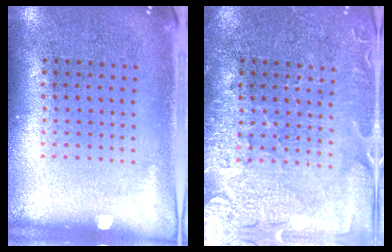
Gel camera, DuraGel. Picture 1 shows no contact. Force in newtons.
{"total": 3.6, "press": 3.4, "slide": 1.3}